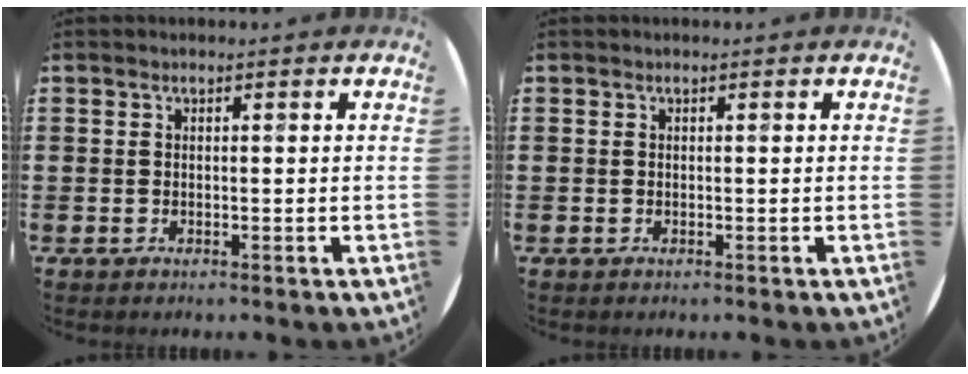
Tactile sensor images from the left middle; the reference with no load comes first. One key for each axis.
{"total": 0.0}